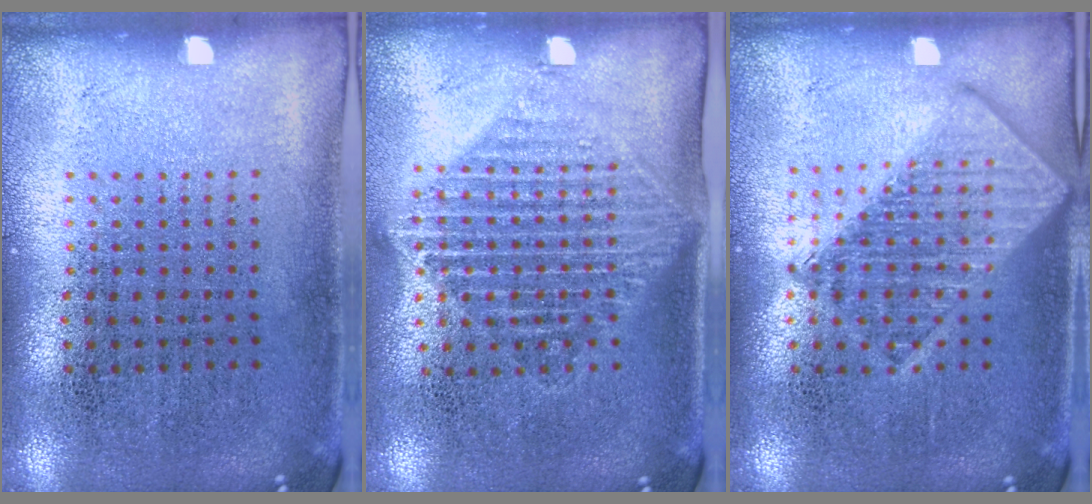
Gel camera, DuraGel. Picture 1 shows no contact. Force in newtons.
{"total": 1.5, "press": 1.3, "slide": 0.8}
{"total": 2.7, "press": 2.7, "slide": 0.3}